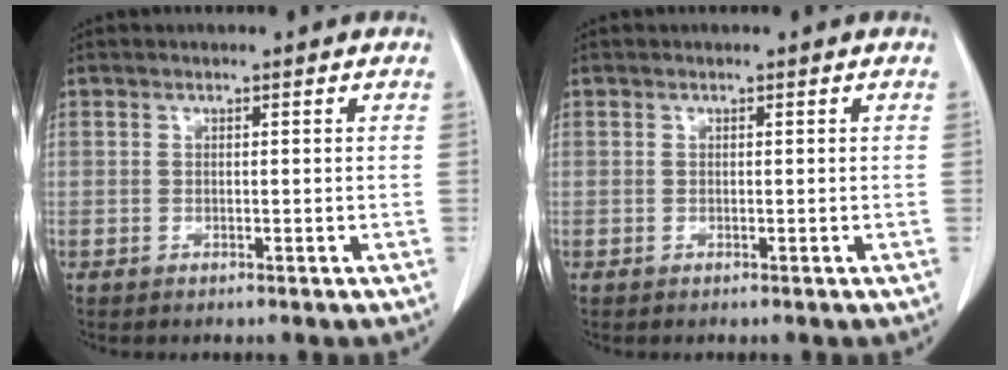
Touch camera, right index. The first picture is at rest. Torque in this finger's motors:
{"motor_torque": [-0.01, 0.01, 0.00, 0.00]}